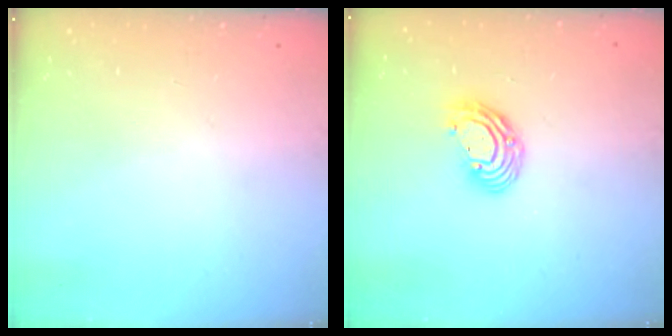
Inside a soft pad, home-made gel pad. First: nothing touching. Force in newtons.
{"total": 8.7, "press": 8.6, "slide": 1.2}